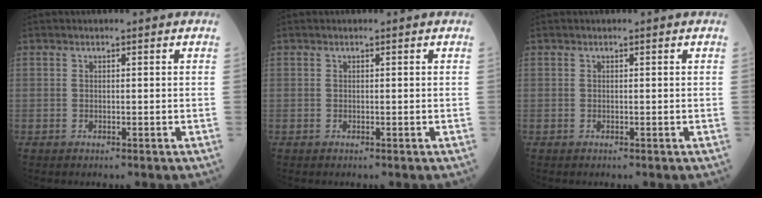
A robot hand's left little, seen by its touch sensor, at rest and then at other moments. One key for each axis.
{"total": 0.0}
{"total": 0.0}